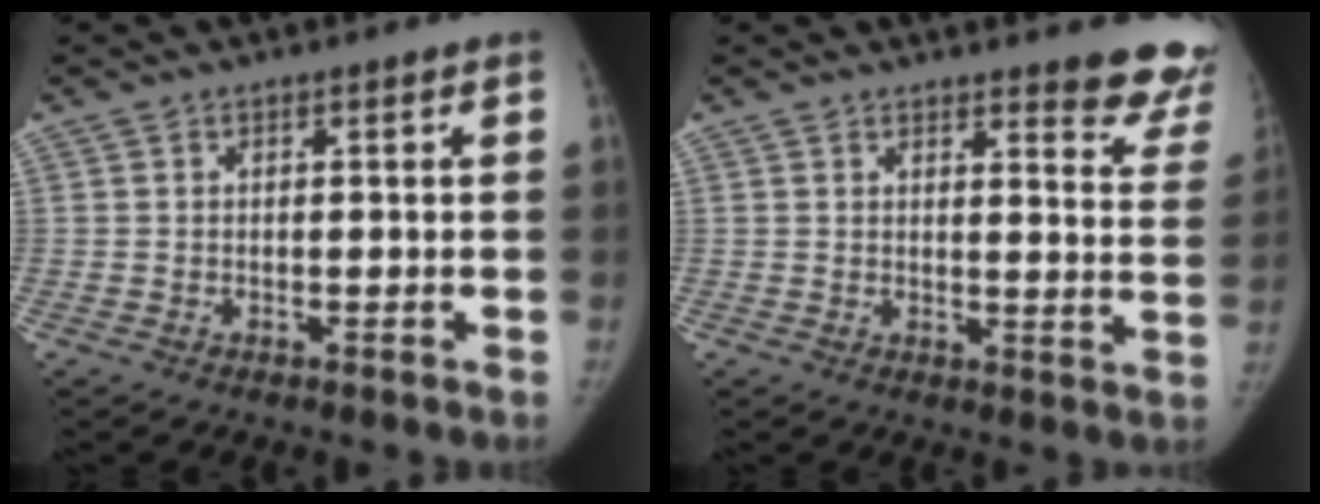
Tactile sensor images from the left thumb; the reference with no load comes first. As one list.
[{"total": 11.6, "force": [10.1, 2.7, 5.0], "torque": [-0.013, -0.073, 0.094]}]